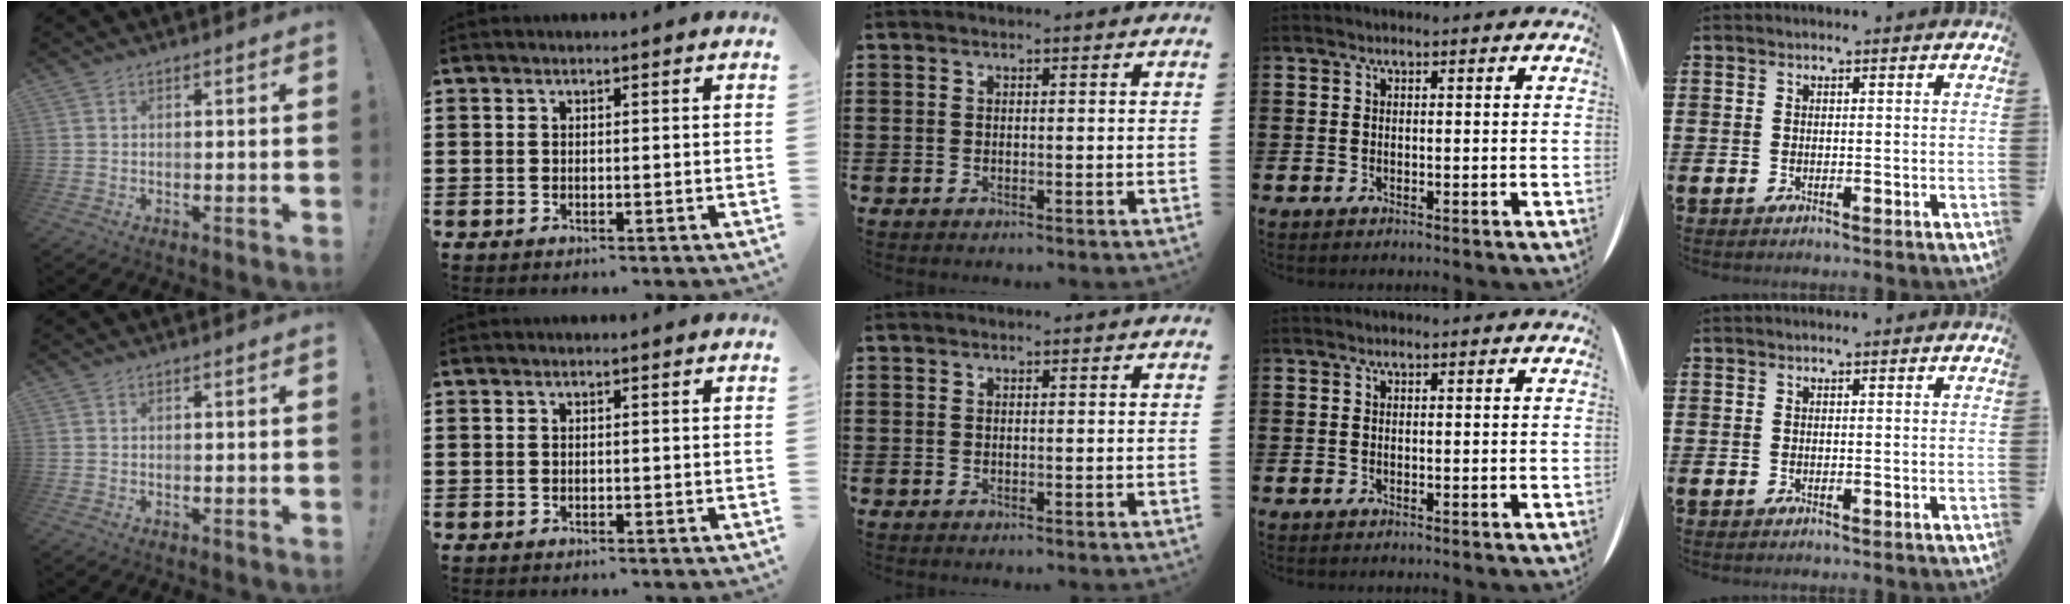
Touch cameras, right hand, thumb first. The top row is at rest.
{}